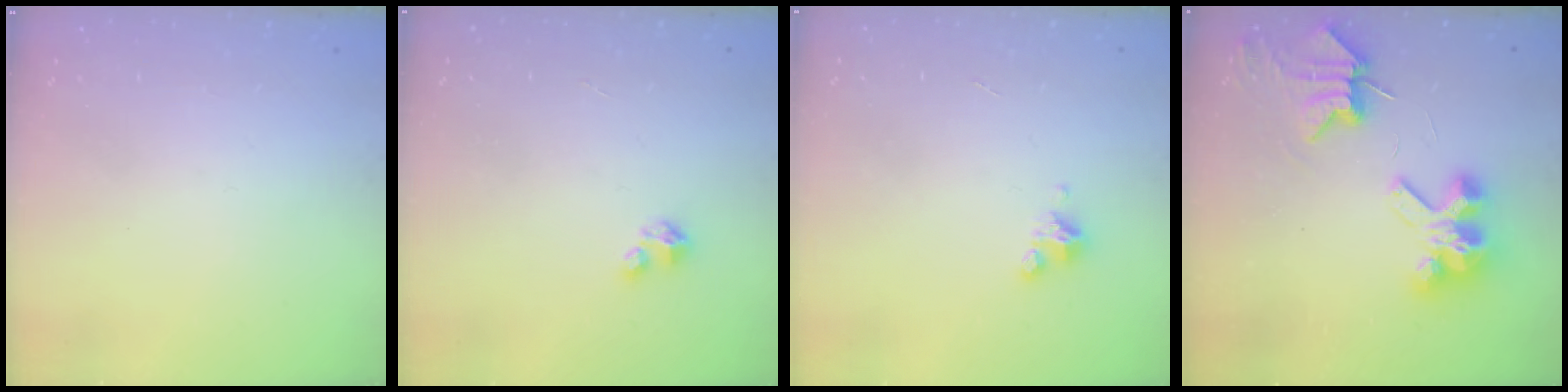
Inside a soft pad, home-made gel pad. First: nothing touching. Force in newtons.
{"total": 1.6, "press": 1.6, "slide": 0.2}
{"total": 3.1, "press": 3.1, "slide": 0.4}
{"total": 8.0, "press": 8.0, "slide": 1.1}